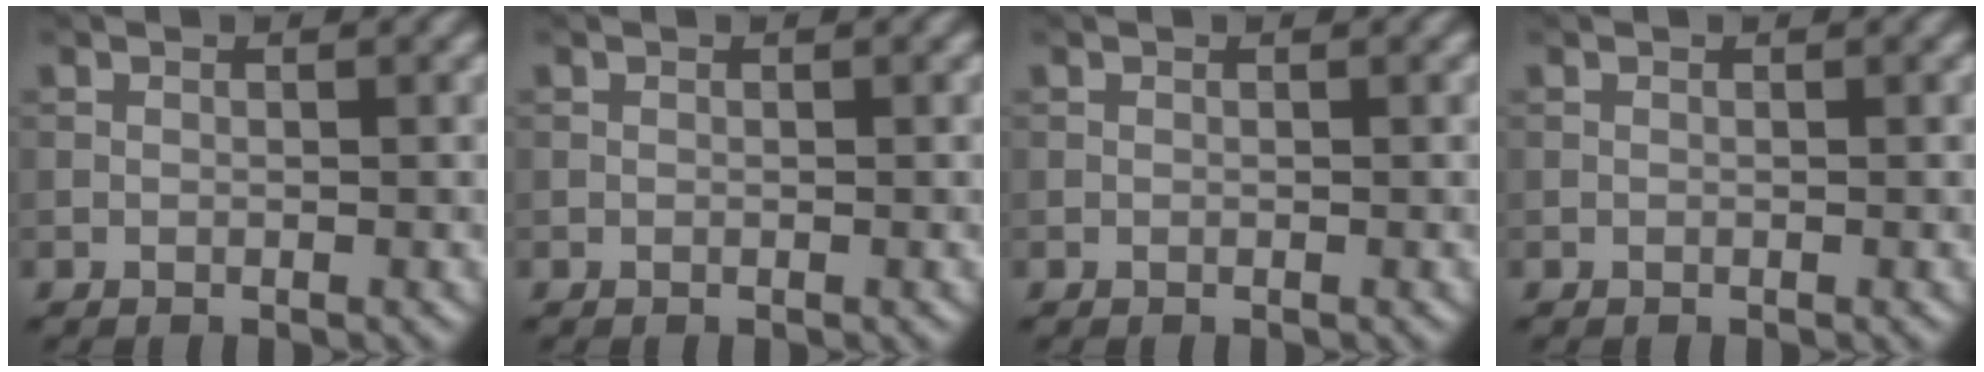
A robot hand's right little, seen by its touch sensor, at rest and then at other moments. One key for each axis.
{"total": 0.0}
{"total": 0.0}
{"total": 0.0}